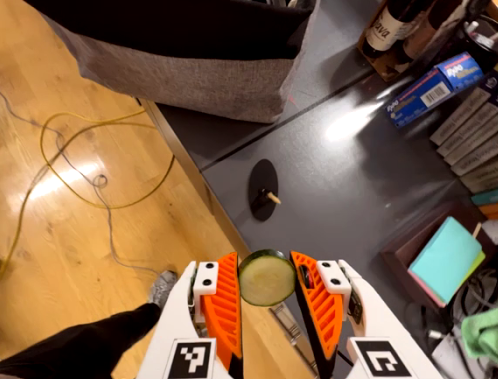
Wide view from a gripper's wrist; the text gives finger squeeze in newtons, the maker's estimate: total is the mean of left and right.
{"total": 8.9, "left": 8.9, "right": 9.0}